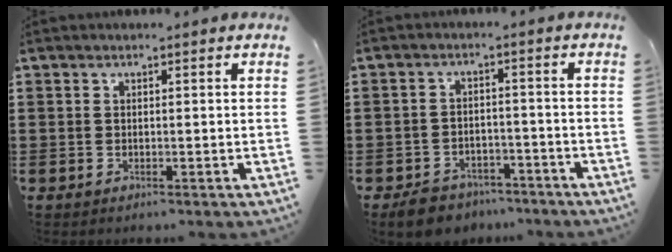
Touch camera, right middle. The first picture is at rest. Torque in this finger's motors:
{"motor_torque": [0.18, -0.13, 0.13, 0.02]}